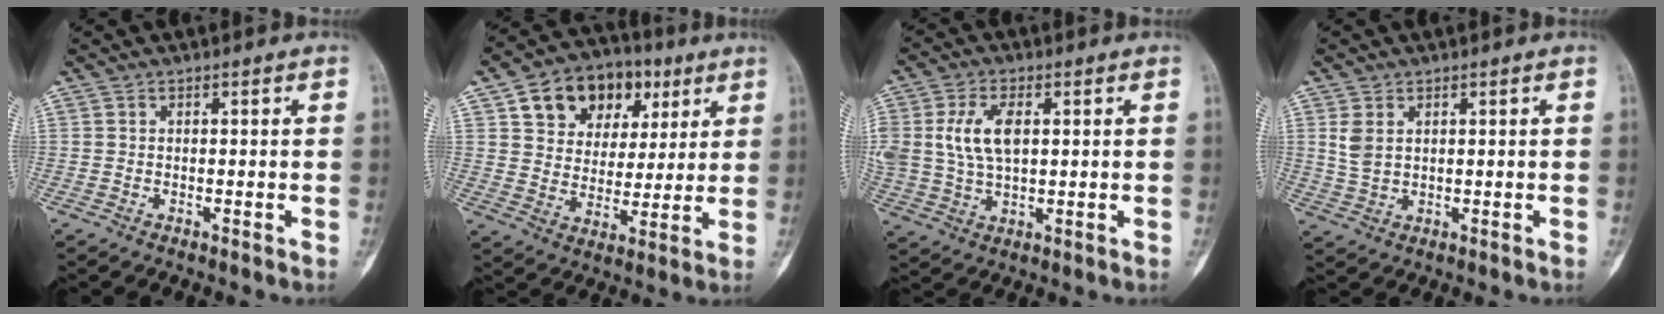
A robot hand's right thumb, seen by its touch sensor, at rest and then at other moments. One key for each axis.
{"total": 16.0, "fx": 7.2, "fy": 11.7, "fz": 8.2, "tx": -0.084, "ty": -0.005, "tz": 0.118}
{"total": 10.0, "fx": 1.9, "fy": 5.7, "fz": 8.0, "tx": -0.166, "ty": 0.004, "tz": 0.042}
{"total": 3.8, "fx": 1.4, "fy": 2.6, "fz": 2.5, "tx": -0.046, "ty": -0.003, "tz": 0.036}